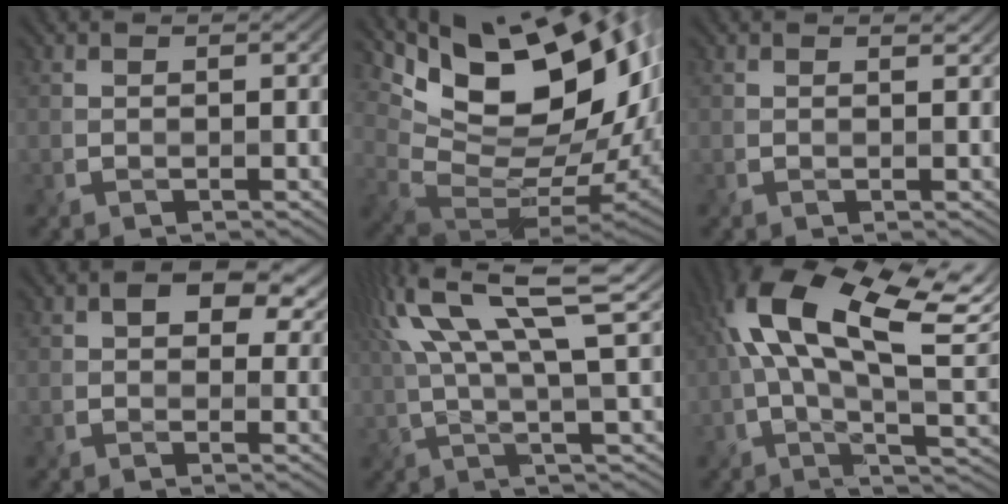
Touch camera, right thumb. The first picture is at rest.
{"total": 17.0, "force": [5.6, 8.8, 13.4], "torque": [-0.241, 0.002, 0.110]}
{"total": 0.9, "force": [0.7, 0.4, 0.5], "torque": [-0.009, 0.000, 0.012]}
{"total": 7.6, "force": [2.9, 4.7, 5.2], "torque": [-0.069, -0.001, 0.046]}
{"total": 14.6, "force": [5.8, 3.8, 12.8], "torque": [-0.239, 0.030, 0.102]}
{"total": 17.8, "force": [4.4, 6.7, 16.0], "torque": [-0.292, 0.030, 0.070]}